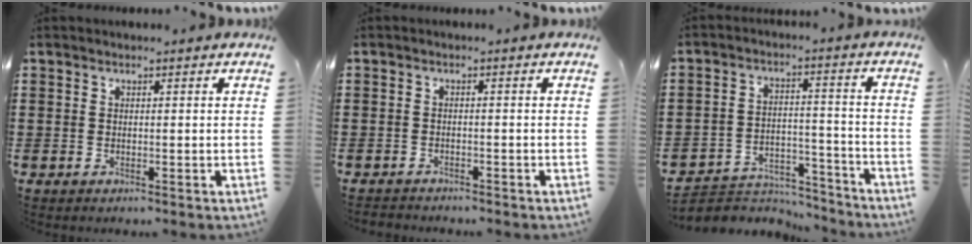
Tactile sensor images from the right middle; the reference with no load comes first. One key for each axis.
{"total": 1.2, "fx": -1.2, "fy": 0.1, "fz": 0.0, "tx": -0.004, "ty": 0.000, "tz": -0.024}
{"total": 4.8, "fx": -4.6, "fy": 1.3, "fz": 0.2, "tx": -0.008, "ty": 0.009, "tz": -0.096}